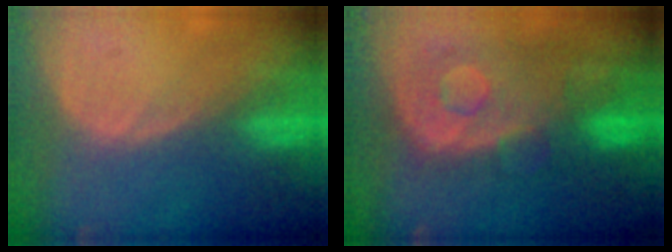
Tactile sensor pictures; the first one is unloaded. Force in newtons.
{"total": 11.3, "press": 9.7, "slide": 5.7}